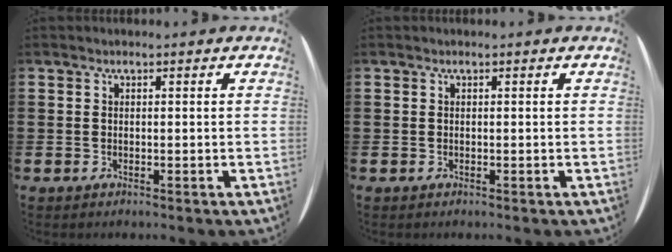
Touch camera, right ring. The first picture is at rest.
{"total": 0.0}